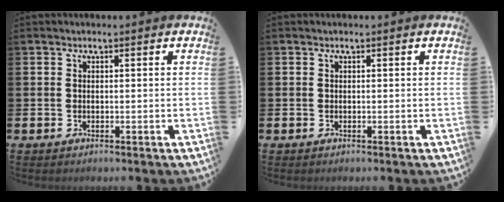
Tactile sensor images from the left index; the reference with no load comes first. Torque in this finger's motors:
{"motor_torque": [0.00, 0.00, 0.00, 0.02]}